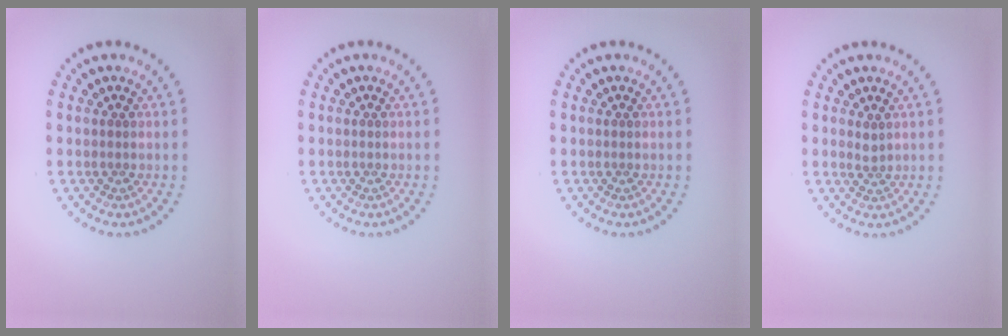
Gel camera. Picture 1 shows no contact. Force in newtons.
{"total": 0.0}
{"total": 0.0}
{"total": 0.9, "press": 0.6, "slide": 0.7}